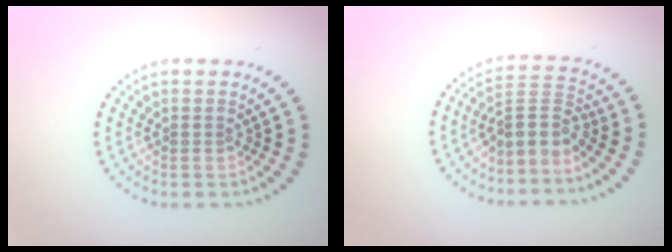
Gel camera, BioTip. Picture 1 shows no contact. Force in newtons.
{"total": 2.9, "press": 2.0, "slide": 2.1}